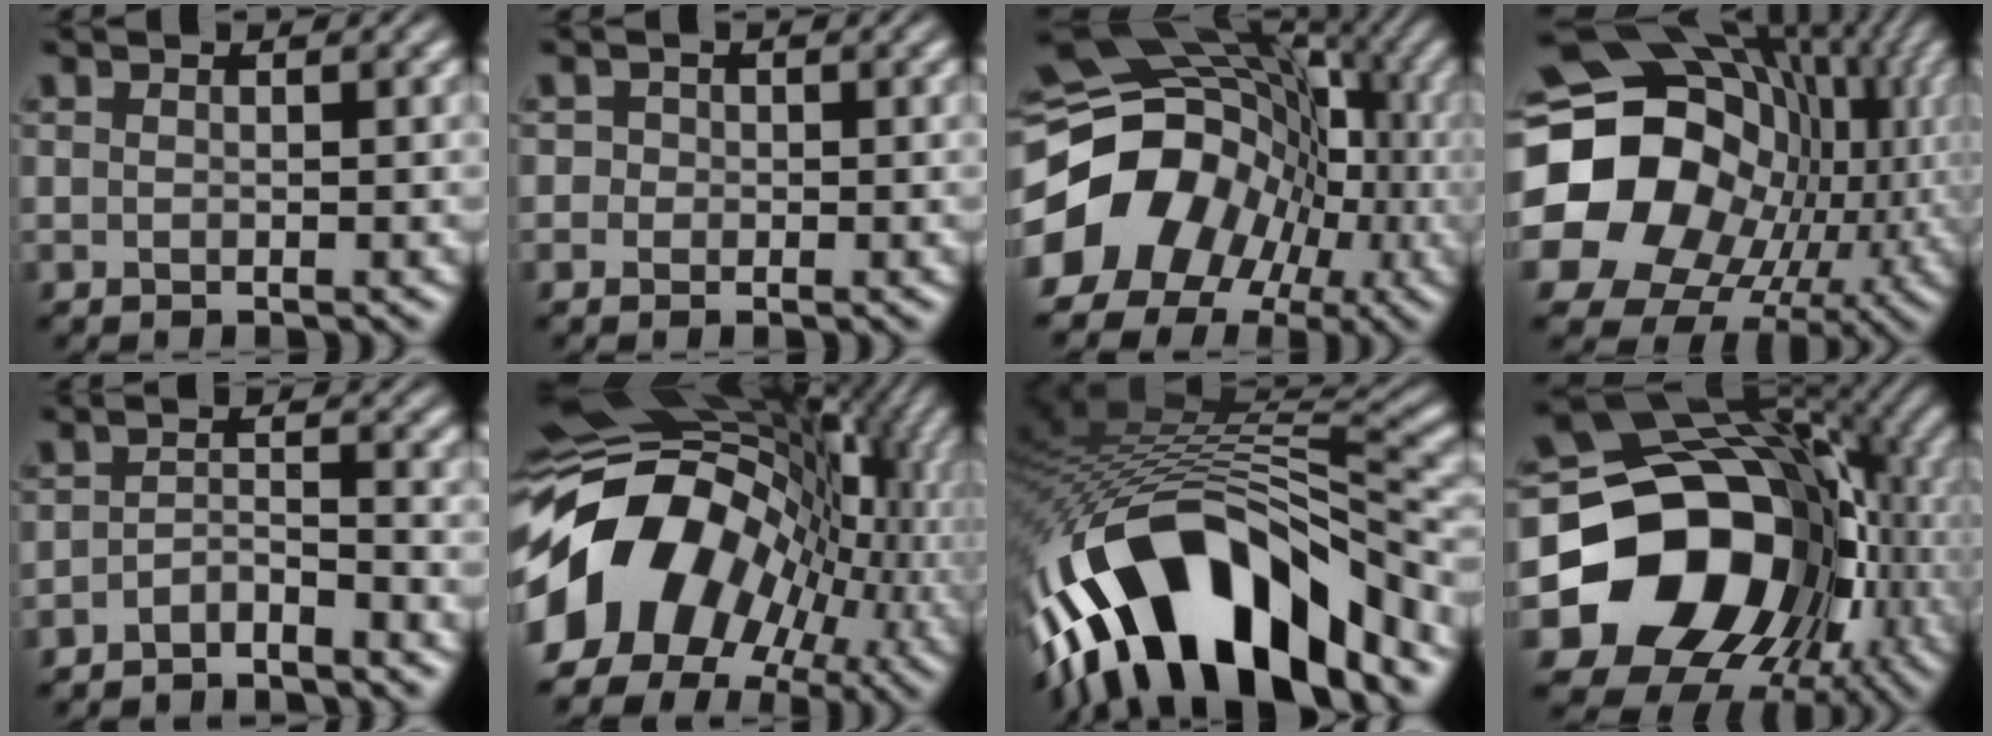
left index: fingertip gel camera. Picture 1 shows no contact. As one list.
[{"total": 0.6, "force": [-0.2, 0.4, -0.4], "torque": [0.010, -0.003, 0.002]}, {"total": 13.2, "force": [-3.5, 10.9, 6.6], "torque": [-0.135, -0.010, -0.060]}, {"total": 21.7, "force": [-0.1, 19.3, 9.8], "torque": [-0.195, 0.002, -0.011]}, {"total": 2.1, "force": [-2.0, 0.2, 0.6], "torque": [-0.015, 0.003, -0.036]}, {"total": 15.0, "force": [-2.5, 11.3, 9.5], "torque": [-0.159, 0.010, -0.056]}, {"total": 14.3, "force": [-8.9, 6.0, 9.5], "torque": [-0.164, 0.017, -0.145]}, {"total": 17.7, "force": [-4.3, 14.2, 9.8], "torque": [-0.165, -0.029, -0.055]}]